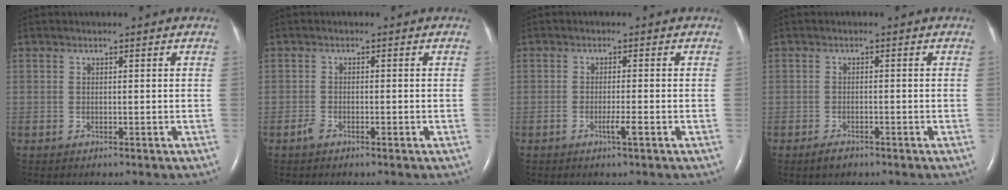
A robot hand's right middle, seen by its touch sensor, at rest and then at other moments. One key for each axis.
{"total": 1.1, "fx": -0.8, "fy": 0.4, "fz": 0.6, "tx": -0.019, "ty": -0.001, "tz": -0.016}
{"total": 1.9, "fx": -0.9, "fy": -0.2, "fz": 1.6, "tx": -0.033, "ty": -0.003, "tz": -0.017}
{"total": 1.8, "fx": -1.4, "fy": 0.7, "fz": 0.9, "tx": -0.026, "ty": -0.002, "tz": -0.020}